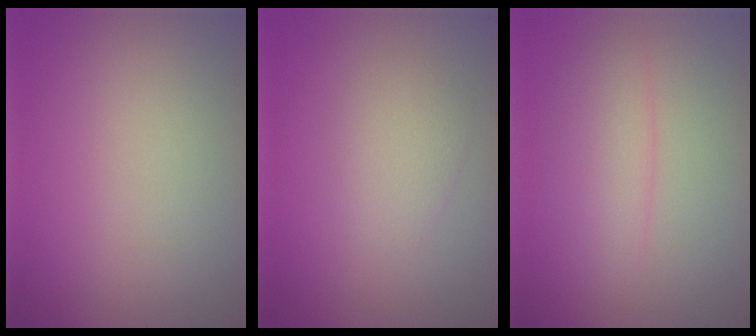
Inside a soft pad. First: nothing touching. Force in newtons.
{"total": 2.0, "press": 2.0, "slide": 0.1}
{"total": 2.4, "press": 2.4, "slide": 0.1}